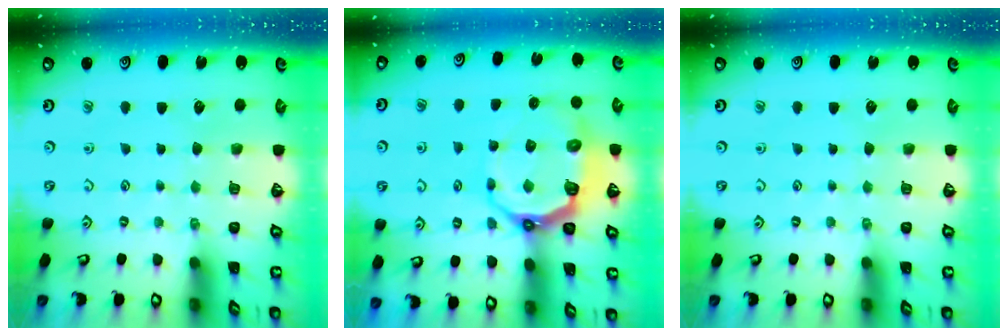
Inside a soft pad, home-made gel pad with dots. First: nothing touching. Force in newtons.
{"total": 10.0, "press": 8.7, "slide": 5.0}
{"total": 0.0}